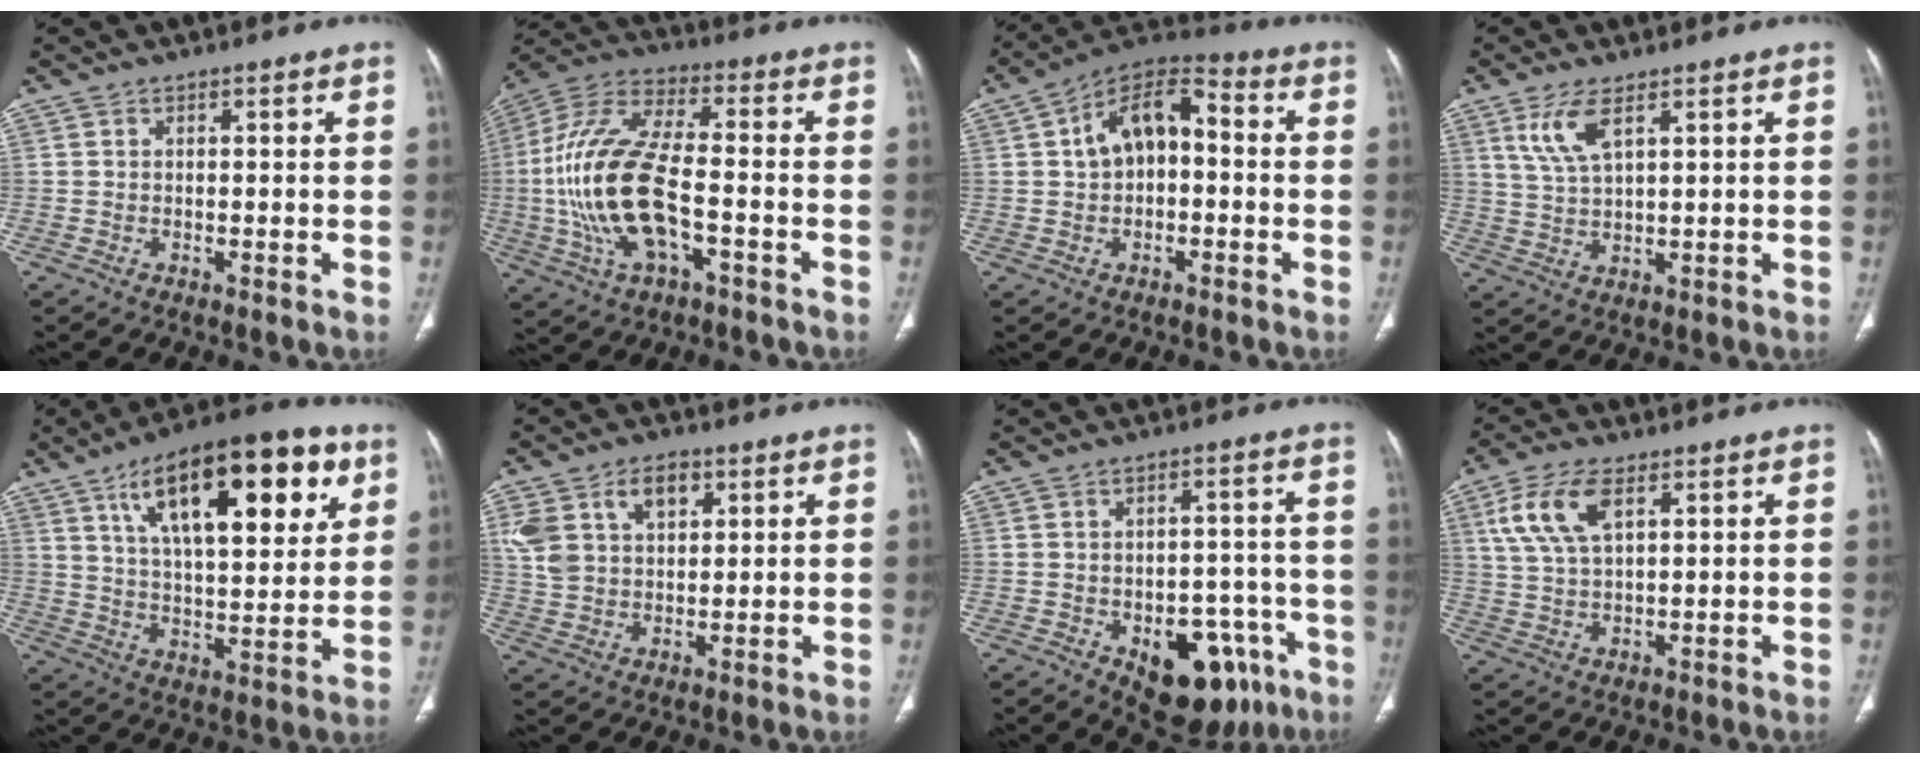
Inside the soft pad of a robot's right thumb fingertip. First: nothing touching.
{"total": 20.0, "force": [-3.5, 8.8, 17.6], "torque": [-0.381, 0.027, -0.061]}
{"total": 11.7, "force": [0.9, 7.1, 9.3], "torque": [-0.136, 0.042, -0.002]}
{"total": 6.2, "force": [3.3, 2.0, 4.9], "torque": [-0.107, -0.011, 0.077]}
{"total": 25.1, "force": [11.1, 10.0, 20.1], "torque": [-0.279, -0.016, 0.177]}
{"total": 11.4, "force": [4.7, 7.5, 7.2], "torque": [-0.120, -0.002, 0.096]}
{"total": 15.6, "force": [-7.1, 9.1, 10.6], "torque": [-0.098, 0.038, -0.082]}
{"total": 9.4, "force": [4.0, 4.5, 7.3], "torque": [-0.155, -0.002, 0.081]}